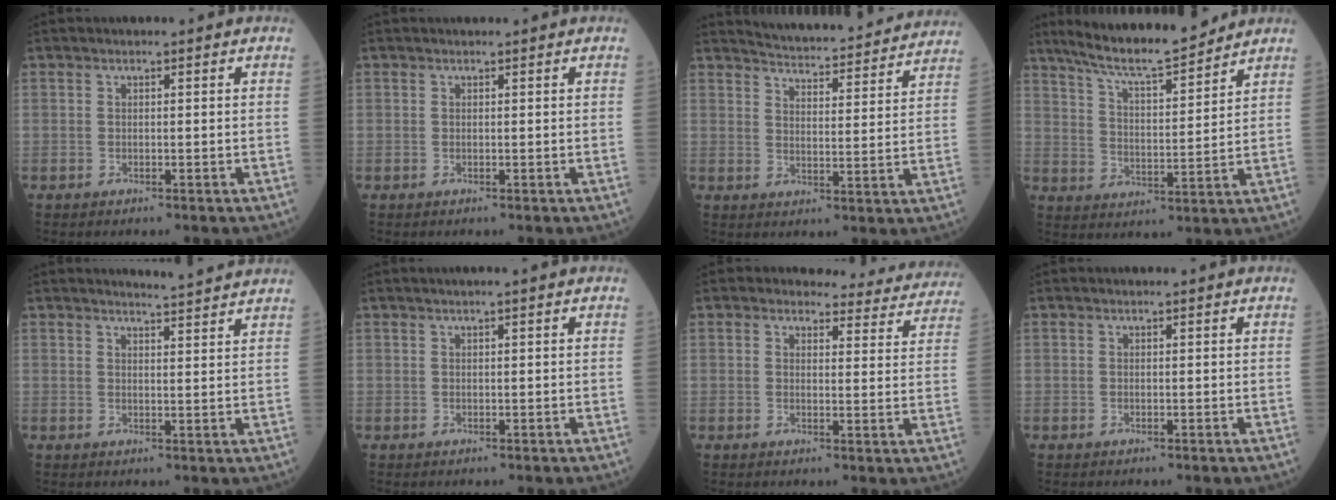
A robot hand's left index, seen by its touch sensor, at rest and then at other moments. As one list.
[{"total": 0.5, "force": [0.5, -0.1, 0.2], "torque": [-0.004, 0.008, 0.013]}, {"total": 19.2, "force": [18.3, 1.8, 5.5], "torque": [-0.081, -0.018, 0.229]}, {"total": 12.8, "force": [11.3, 1.0, 5.9], "torque": [-0.106, 0.007, 0.192]}, {"total": 5.8, "force": [5.6, -0.6, 1.4], "torque": [-0.028, 0.003, 0.064]}, {"total": 1.1, "force": [0.6, -0.3, 0.9], "torque": [-0.020, 0.003, 0.014]}, {"total": 11.1, "force": [10.5, 3.4, 0.7], "torque": [0.028, -0.023, 0.090]}, {"total": 0.0}]